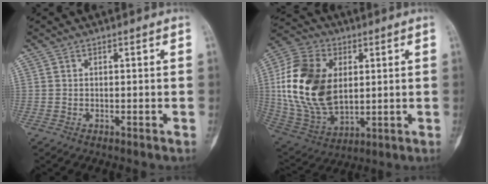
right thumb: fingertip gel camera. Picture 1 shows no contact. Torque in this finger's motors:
{"motor_torque": [1.13, 2.82, 1.10, -0.68, 0.50]}